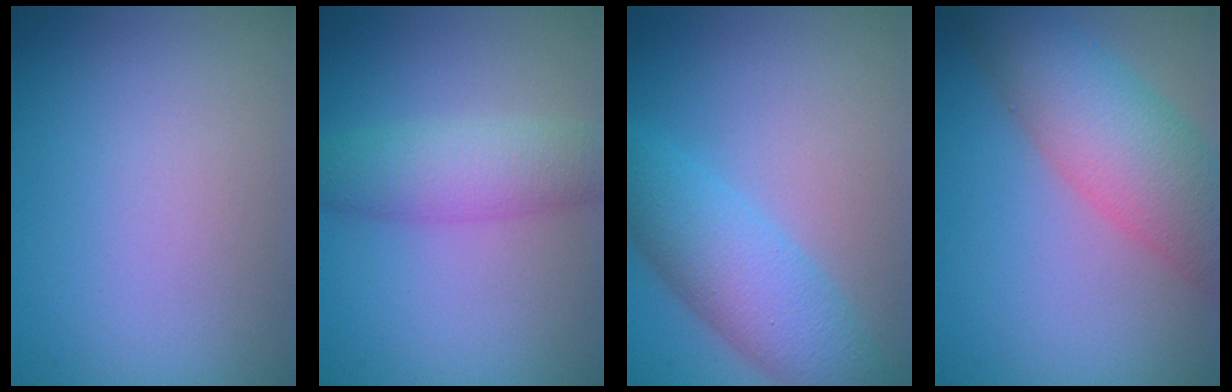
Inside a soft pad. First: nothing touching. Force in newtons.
{"total": 4.3, "press": 4.3, "slide": 0.1}
{"total": 6.1, "press": 6.1, "slide": 0.2}
{"total": 7.7, "press": 7.7, "slide": 0.4}